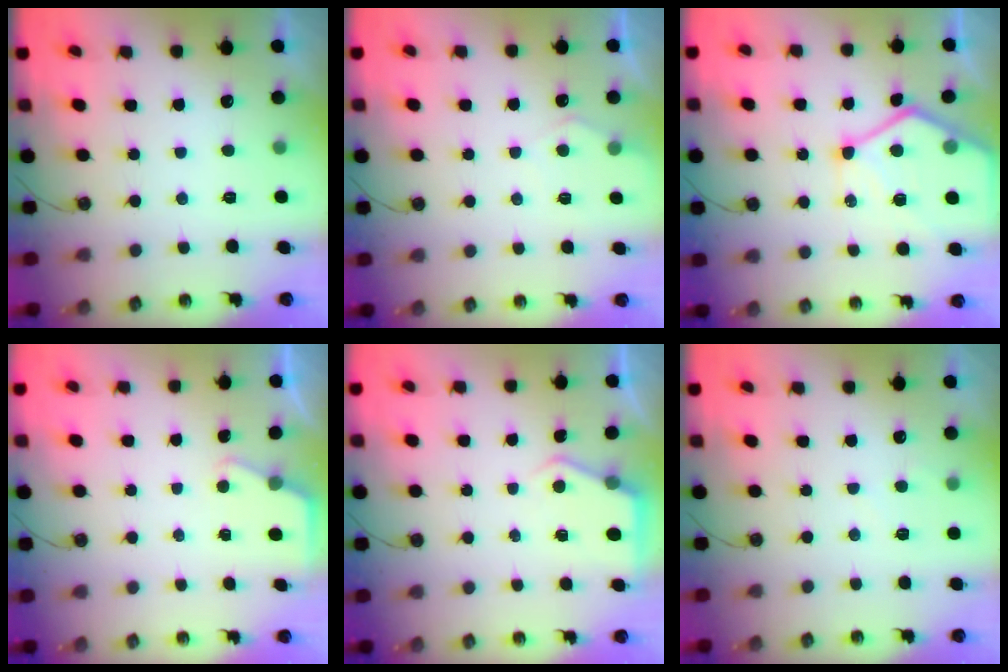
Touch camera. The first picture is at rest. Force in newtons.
{"total": 5.0, "press": 4.9, "slide": 0.5}
{"total": 15.7, "press": 15.7, "slide": 1.6}
{"total": 2.7, "press": 2.7, "slide": 0.4}
{"total": 3.3, "press": 3.3, "slide": 0.5}
{"total": 2.9, "press": 2.9, "slide": 0.3}